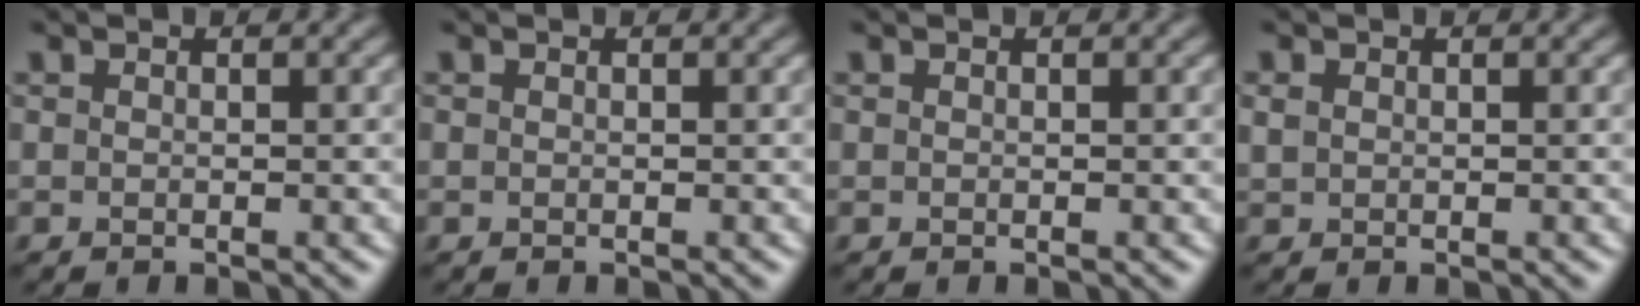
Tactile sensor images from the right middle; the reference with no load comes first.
{"total": 0.0}
{"total": 0.0}
{"total": 0.9, "force": [0.3, 0.8, 0.4], "torque": [-0.009, 0.000, 0.008]}